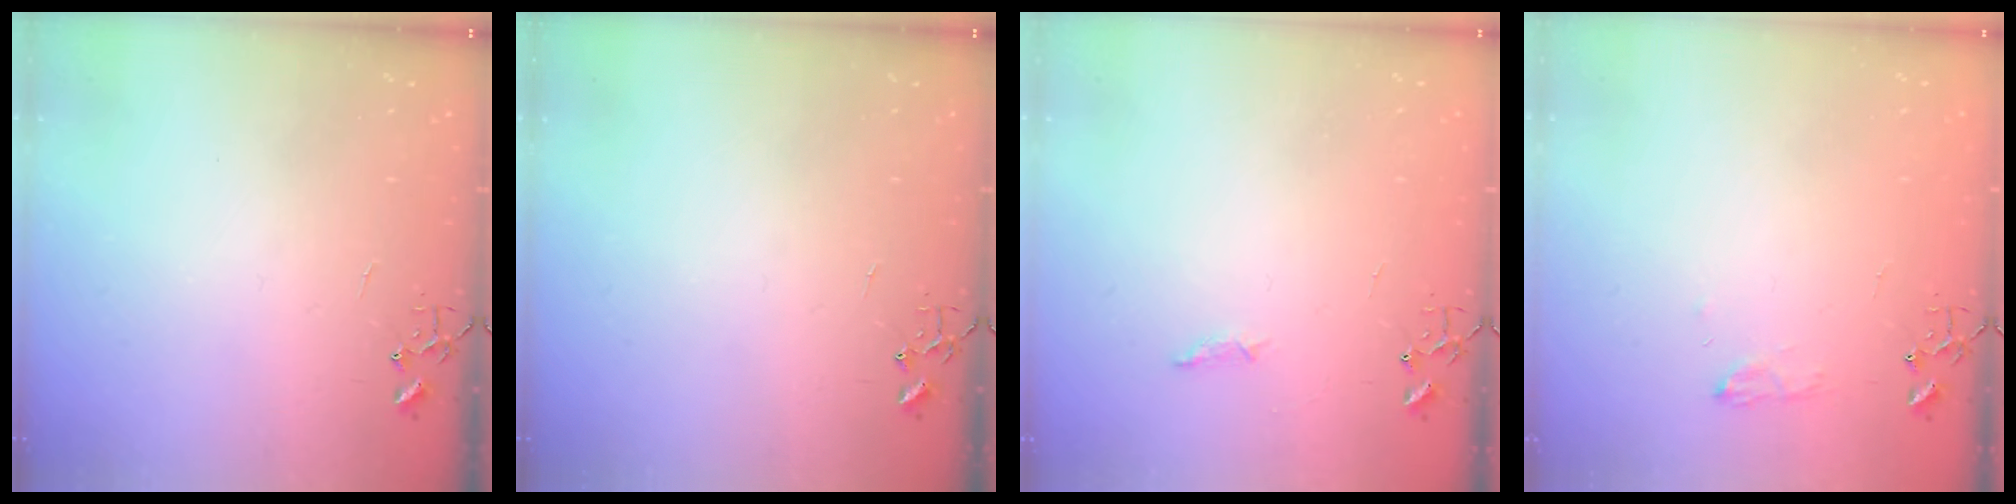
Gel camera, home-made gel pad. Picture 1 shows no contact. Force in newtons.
{"total": 0.0}
{"total": 3.9, "press": 3.9, "slide": 0.5}
{"total": 6.8, "press": 6.8, "slide": 0.8}